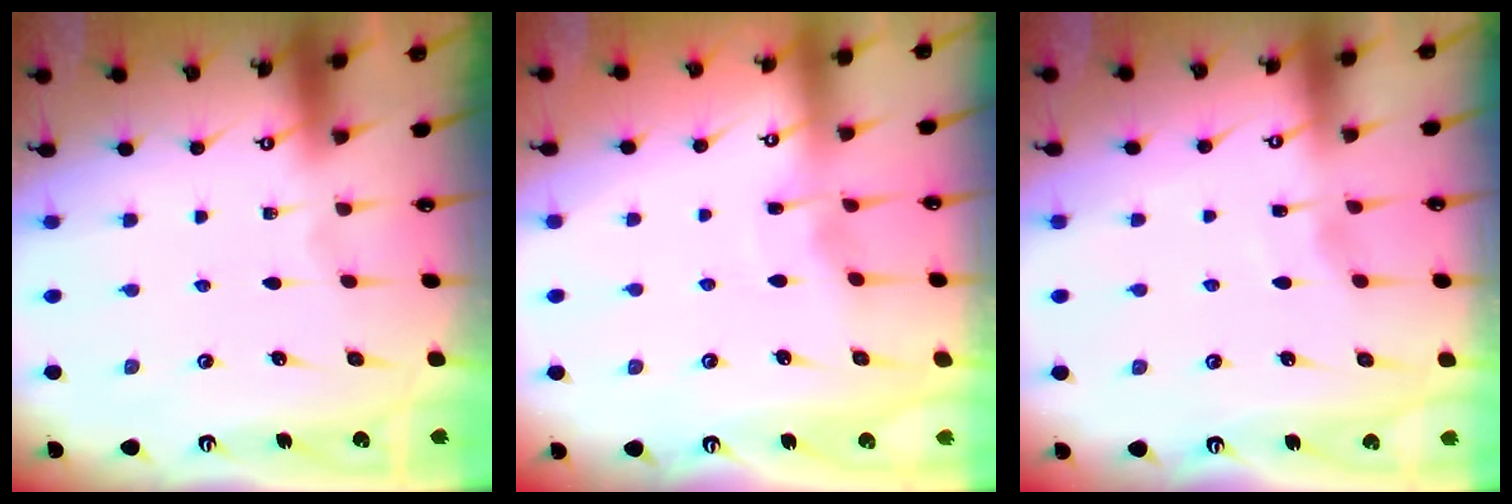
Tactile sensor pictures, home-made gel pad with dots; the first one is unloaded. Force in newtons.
{"total": 4.2, "press": 4.2, "slide": 0.5}
{"total": 2.8, "press": 2.7, "slide": 0.3}